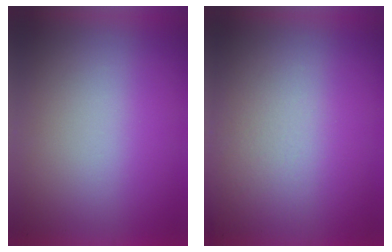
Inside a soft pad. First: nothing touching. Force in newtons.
{"total": 2.5}